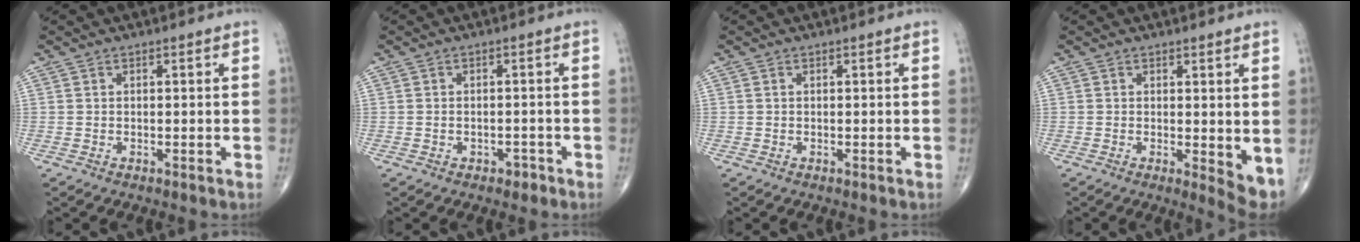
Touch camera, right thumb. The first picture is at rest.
{"total": 1.8, "force": [-1.1, 1.3, 0.8], "torque": [-0.008, 0.011, -0.013]}
{"total": 0.0}
{"total": 4.7, "force": [0.3, 1.8, 4.4], "torque": [-0.058, -0.015, 0.007]}